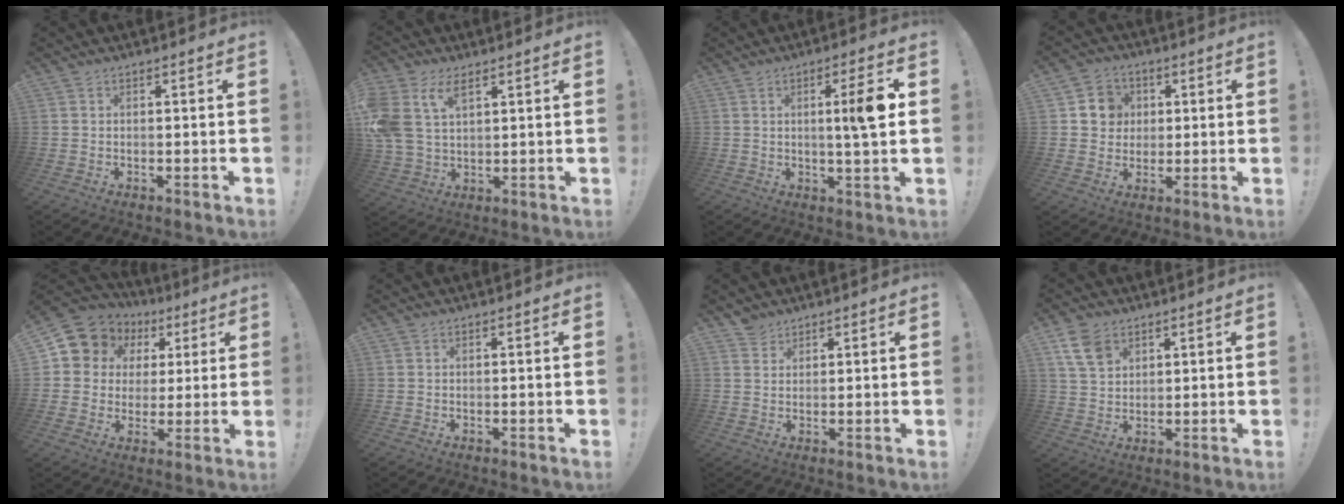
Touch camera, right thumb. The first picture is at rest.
{"total": 11.1, "force": [5.4, 6.9, 6.8], "torque": [-0.144, -0.017, 0.105]}
{"total": 8.8, "force": [1.3, -0.1, 8.7], "torque": [-0.130, -0.009, 0.008]}
{"total": 8.3, "force": [1.8, 7.9, 1.8], "torque": [-0.016, -0.007, 0.038]}
{"total": 10.2, "force": [4.8, 8.7, 2.6], "torque": [-0.045, -0.031, 0.099]}
{"total": 0.0}
{"total": 3.4, "force": [2.9, 1.7, 0.3], "torque": [0.003, -0.017, 0.053]}
{"total": 9.1, "force": [5.0, 6.3, 4.3], "torque": [-0.083, -0.017, 0.099]}